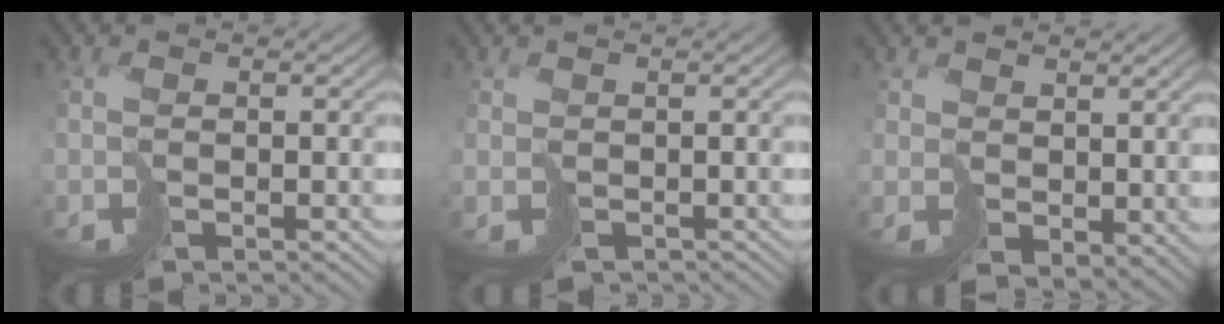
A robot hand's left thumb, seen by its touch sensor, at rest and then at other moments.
{"total": 1.2, "force": [-0.8, 0.8, -0.3], "torque": [0.010, -0.009, -0.007]}
{"total": 2.7, "force": [1.7, 1.9, 1.2], "torque": [-0.026, -0.009, 0.041]}